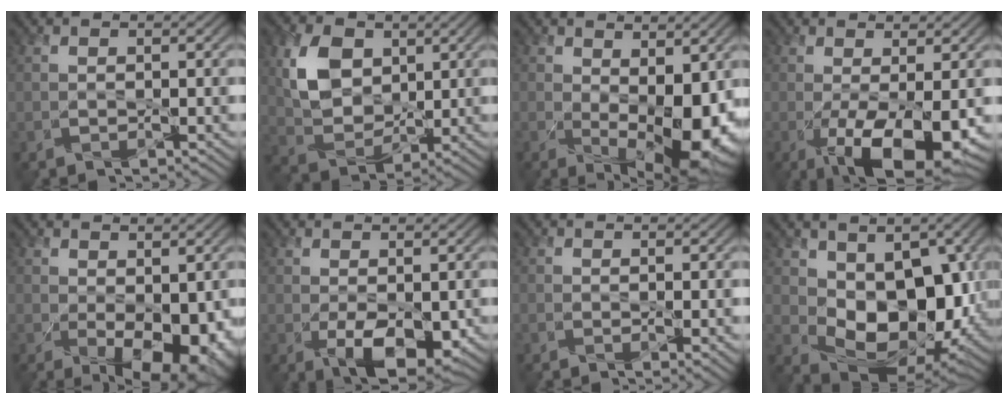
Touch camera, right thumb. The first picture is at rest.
{"total": 8.6, "force": [2.7, 6.0, 5.5], "torque": [-0.129, 0.001, 0.051]}
{"total": 9.6, "force": [-0.7, 5.1, 8.1], "torque": [-0.124, -0.025, -0.002]}
{"total": 8.3, "force": [-2.3, 3.1, 7.3], "torque": [-0.141, -0.022, -0.028]}
{"total": 8.7, "force": [-1.6, 4.9, 7.1], "torque": [-0.101, -0.036, -0.004]}
{"total": 5.3, "force": [-0.8, 2.7, 4.5], "torque": [-0.084, -0.009, -0.010]}
{"total": 1.1, "force": [-0.1, 0.5, 1.0], "torque": [-0.012, -0.001, -0.004]}
{"total": 11.7, "force": [0.2, 7.6, 8.9], "torque": [-0.140, -0.029, 0.012]}